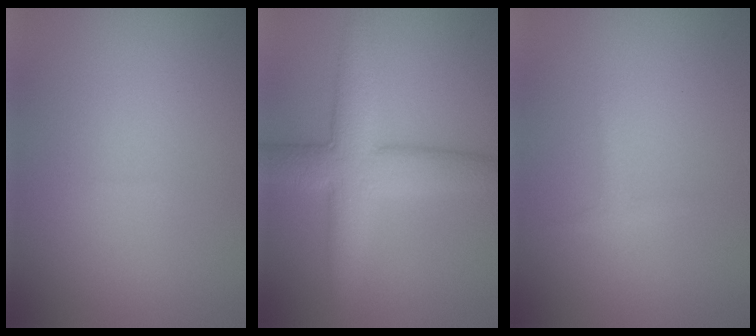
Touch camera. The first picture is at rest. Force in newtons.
{"total": 6.7, "press": 6.7, "slide": 0.6}
{"total": 0.8, "press": 0.8, "slide": 0.1}